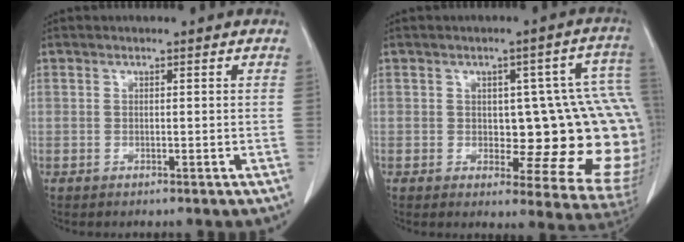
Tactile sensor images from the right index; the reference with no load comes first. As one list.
[{"total": 16.9, "force": [0.0, 6.0, 15.8], "torque": [-0.128, 0.018, 0.010]}]